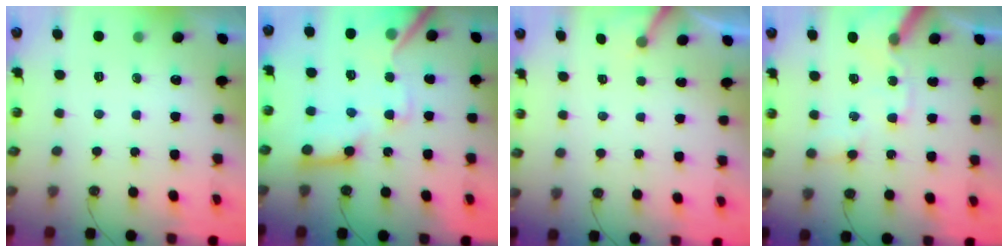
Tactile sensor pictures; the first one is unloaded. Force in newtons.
{"total": 16.8, "press": 16.7, "slide": 1.9}
{"total": 2.7, "press": 2.7, "slide": 0.2}
{"total": 12.3, "press": 12.2, "slide": 2.0}